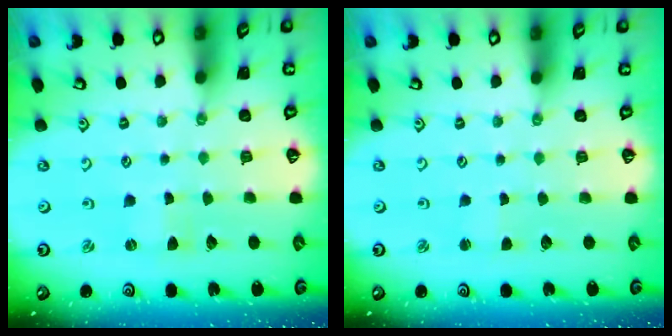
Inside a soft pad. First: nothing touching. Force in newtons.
{"total": 0.6, "press": 0.6, "slide": 0.0}